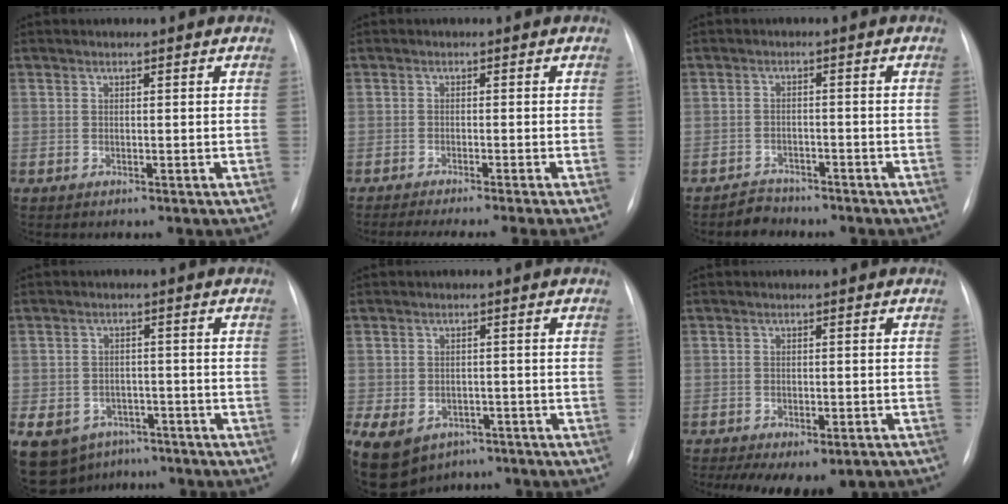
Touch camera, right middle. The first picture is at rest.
{"total": 8.4, "force": [-6.9, -1.3, 4.6], "torque": [-0.044, -0.018, -0.103]}
{"total": 2.7, "force": [-2.4, 1.1, -0.5], "torque": [0.002, 0.000, -0.040]}
{"total": 11.6, "force": [-7.1, 8.3, 3.8], "torque": [-0.094, 0.001, -0.095]}
{"total": 20.9, "force": [-10.7, 15.7, 8.9], "torque": [-0.294, -0.015, -0.142]}
{"total": 9.5, "force": [-6.5, 4.5, 5.3], "torque": [-0.075, 0.003, -0.086]}